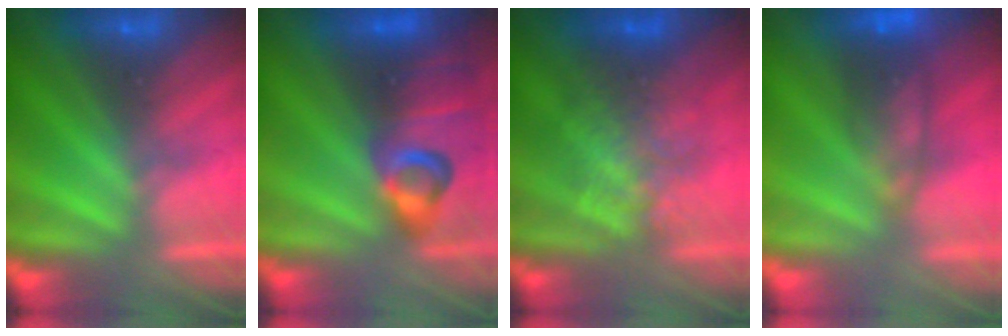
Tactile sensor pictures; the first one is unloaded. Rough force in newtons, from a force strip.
{"total": 6.9}
{"total": 2.3}
{"total": 7.4}